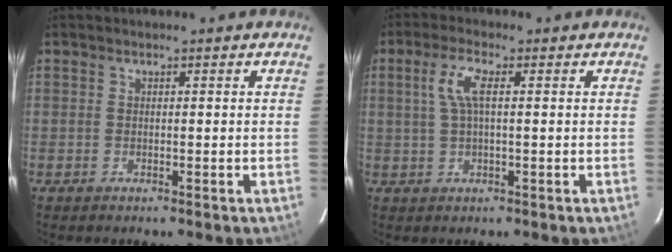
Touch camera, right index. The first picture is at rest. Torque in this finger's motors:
{"motor_torque": [0.46, -0.13, 0.25, 0.10]}